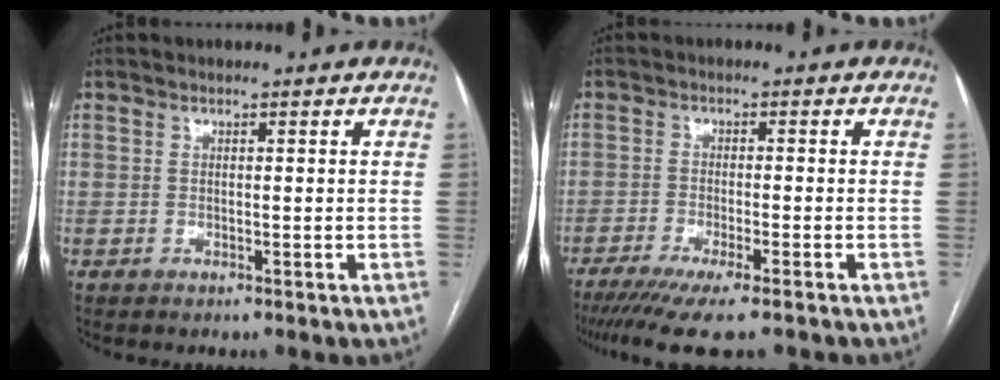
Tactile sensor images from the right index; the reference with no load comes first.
{"total": 11.0, "force": [-8.5, 0.9, 7.0], "torque": [-0.098, -0.022, -0.130]}